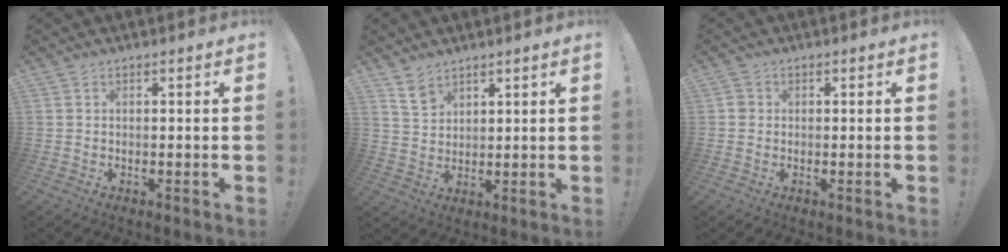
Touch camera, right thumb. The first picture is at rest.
{"total": 6.2, "force": [4.8, 3.6, 1.8], "torque": [-0.027, -0.032, 0.092]}
{"total": 1.7, "force": [0.0, 1.6, 0.6], "torque": [-0.002, 0.001, -0.002]}